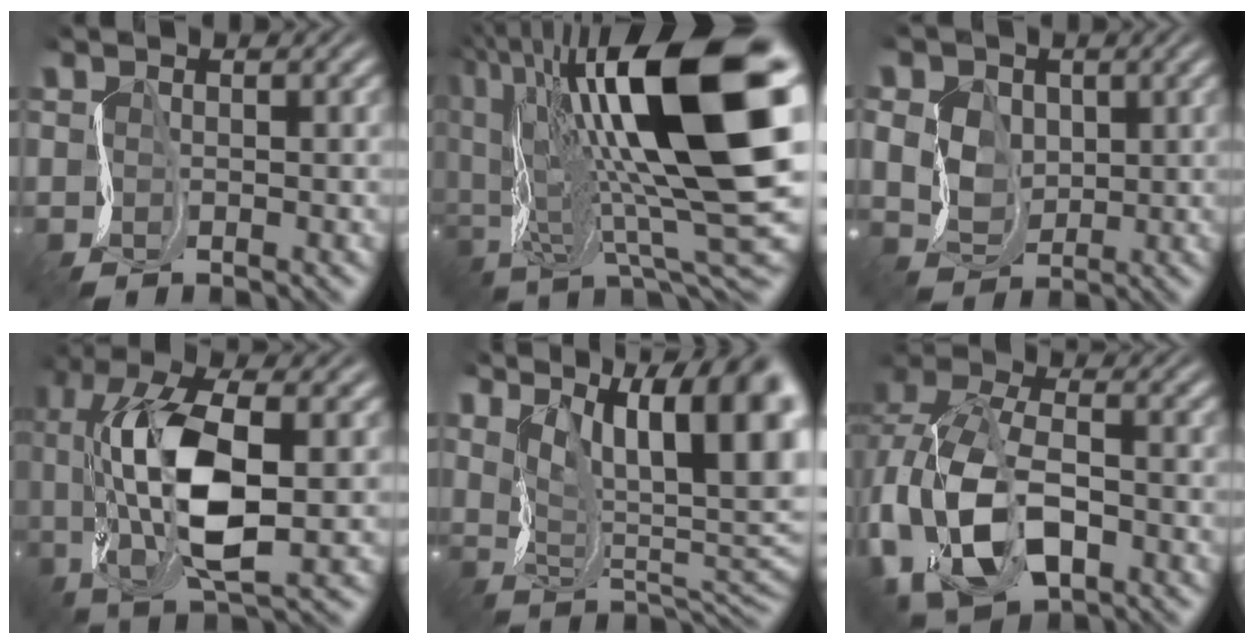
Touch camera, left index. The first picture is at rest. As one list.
[{"total": 16.8, "force": [3.5, 5.5, 15.5], "torque": [-0.273, 0.017, 0.052]}, {"total": 2.8, "force": [0.2, 2.5, 1.1], "torque": [-0.041, -0.004, 0.001]}, {"total": 10.0, "force": [-0.4, 4.1, 9.1], "torque": [-0.185, 0.000, -0.007]}, {"total": 17.2, "force": [7.5, 7.0, 13.7], "torque": [-0.207, 0.040, 0.126]}, {"total": 10.6, "force": [-3.5, 6.5, 7.5], "torque": [-0.181, -0.013, -0.068]}]